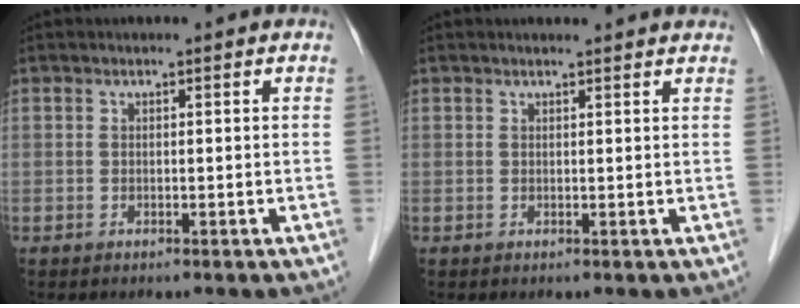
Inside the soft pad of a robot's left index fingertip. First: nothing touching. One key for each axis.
{"total": 4.4, "fx": 4.2, "fy": 0.4, "fz": 1.2, "tx": -0.015, "ty": 0.011, "tz": 0.038}